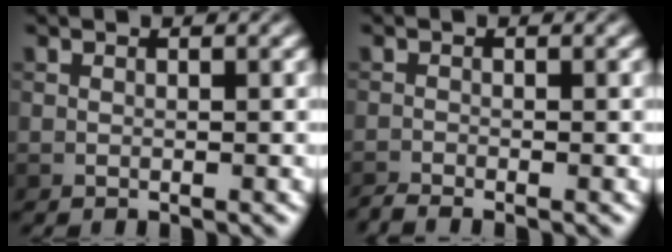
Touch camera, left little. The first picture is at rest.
{"total": 1.3, "force": [-1.2, 0.1, 0.4], "torque": [-0.007, -0.008, -0.031]}